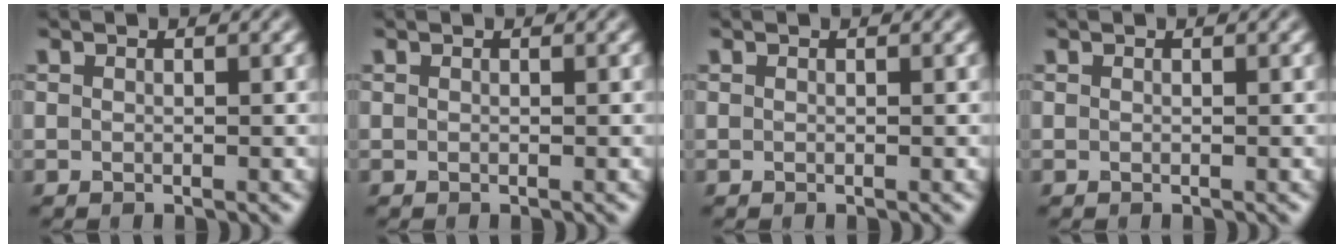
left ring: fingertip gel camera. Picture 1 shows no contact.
{"total": 0.0}
{"total": 0.0}
{"total": 0.0}